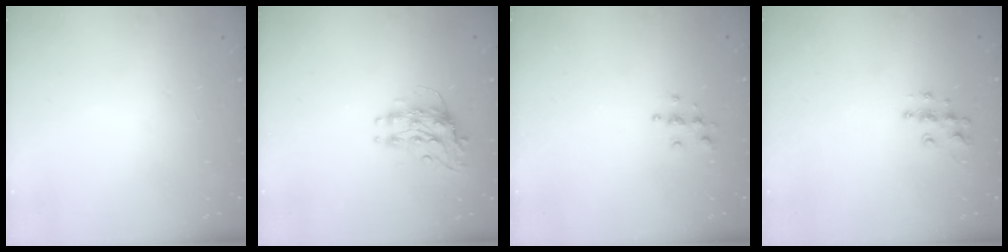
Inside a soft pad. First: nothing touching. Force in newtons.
{"total": 8.1, "press": 8.1, "slide": 0.2}
{"total": 4.4, "press": 4.4, "slide": 0.3}
{"total": 8.7, "press": 8.7, "slide": 0.5}